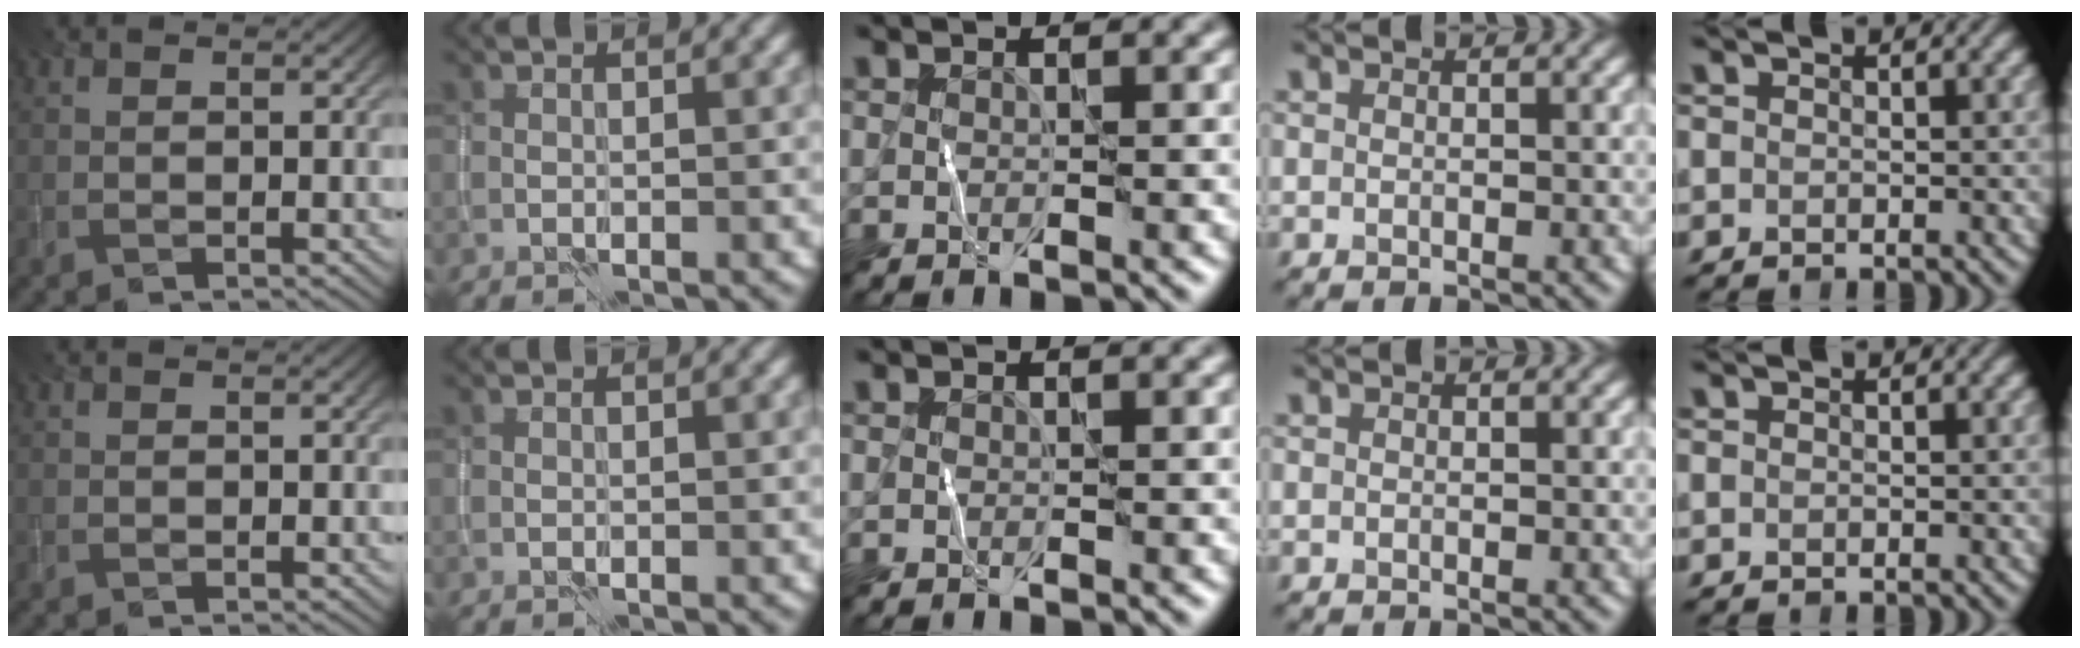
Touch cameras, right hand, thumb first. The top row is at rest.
{}